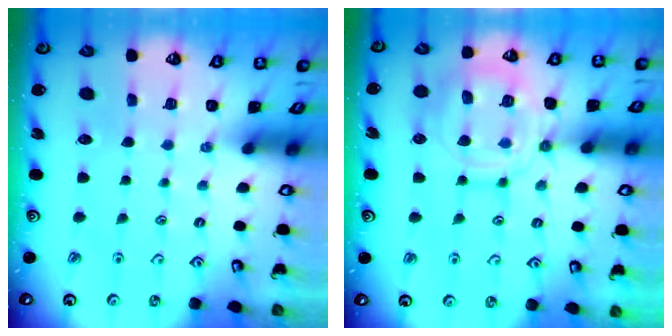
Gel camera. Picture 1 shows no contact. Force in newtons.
{"total": 13.6, "press": 13.6, "slide": 1.3}